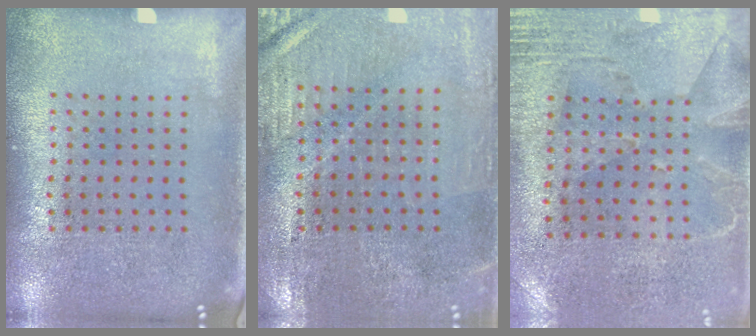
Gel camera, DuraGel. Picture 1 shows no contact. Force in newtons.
{"total": 0.7, "press": 0.6, "slide": 0.2}
{"total": 2.7, "press": 2.3, "slide": 1.5}